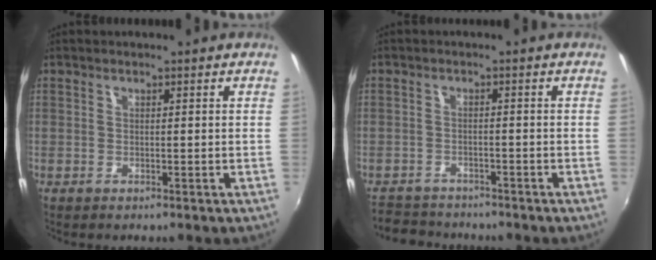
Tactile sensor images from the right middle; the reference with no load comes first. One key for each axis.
{"total": 5.7, "fx": -5.2, "fy": 2.3, "fz": 0.7, "tx": -0.035, "ty": 0.007, "tz": -0.089}